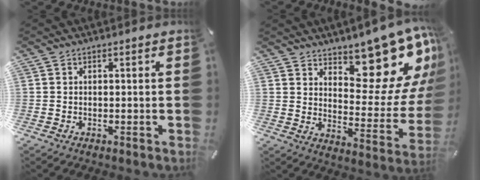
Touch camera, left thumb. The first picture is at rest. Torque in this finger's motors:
{"motor_torque": [2.54, 2.47, 1.65, -1.12, 0.14]}